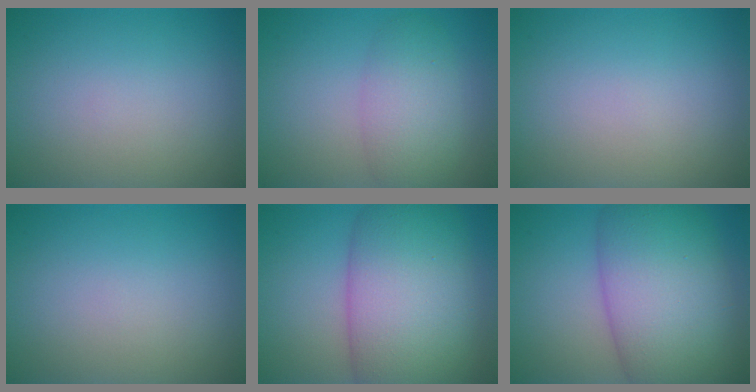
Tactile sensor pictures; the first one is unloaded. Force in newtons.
{"total": 4.2, "press": 4.2, "slide": 0.2}
{"total": 0.0}
{"total": 0.0}
{"total": 12.8, "press": 12.8, "slide": 0.4}
{"total": 12.1, "press": 12.1, "slide": 0.5}